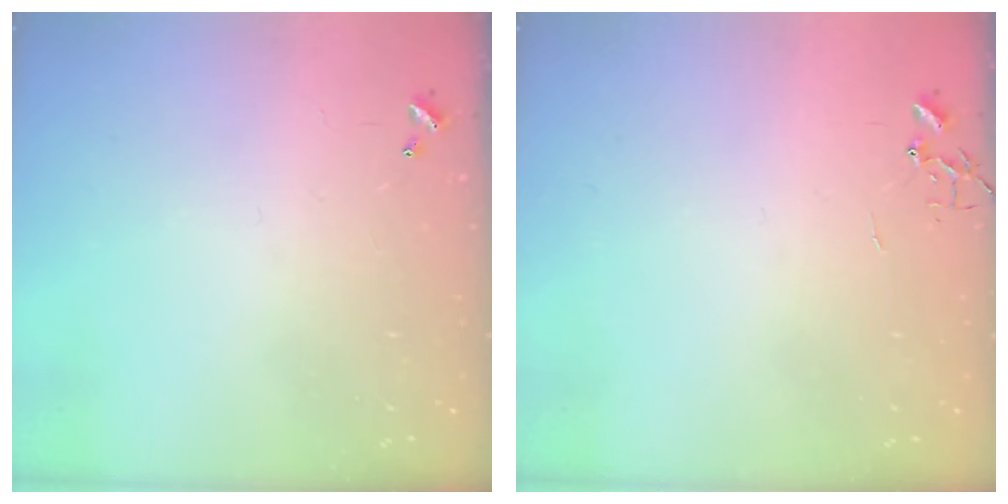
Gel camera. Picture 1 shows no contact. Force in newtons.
{"total": 0.0}